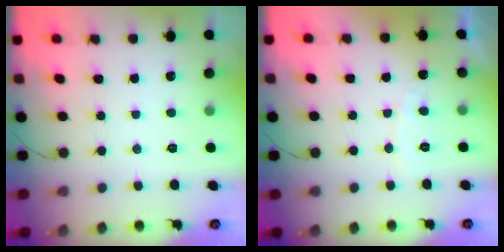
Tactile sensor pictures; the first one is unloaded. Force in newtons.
{"total": 4.5, "press": 4.4, "slide": 0.3}